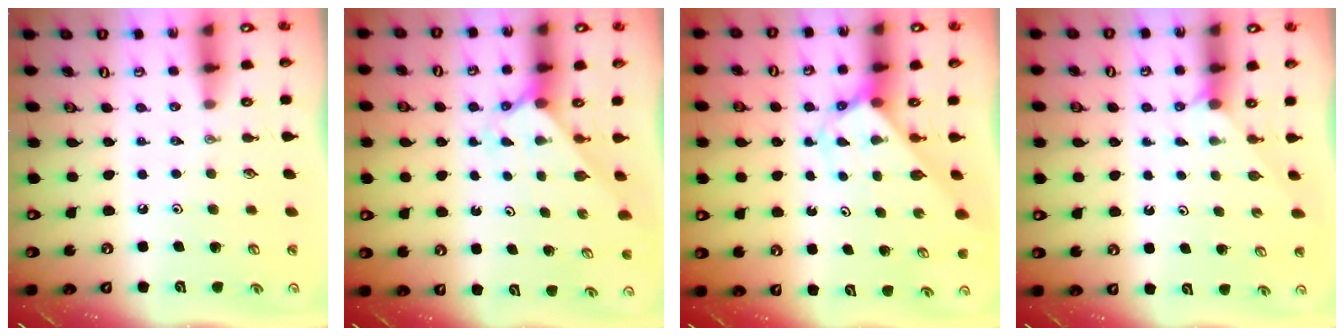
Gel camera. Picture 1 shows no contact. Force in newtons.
{"total": 2.1, "press": 2.1, "slide": 0.3}
{"total": 3.0, "press": 3.0, "slide": 0.1}
{"total": 3.0, "press": 2.9, "slide": 0.3}